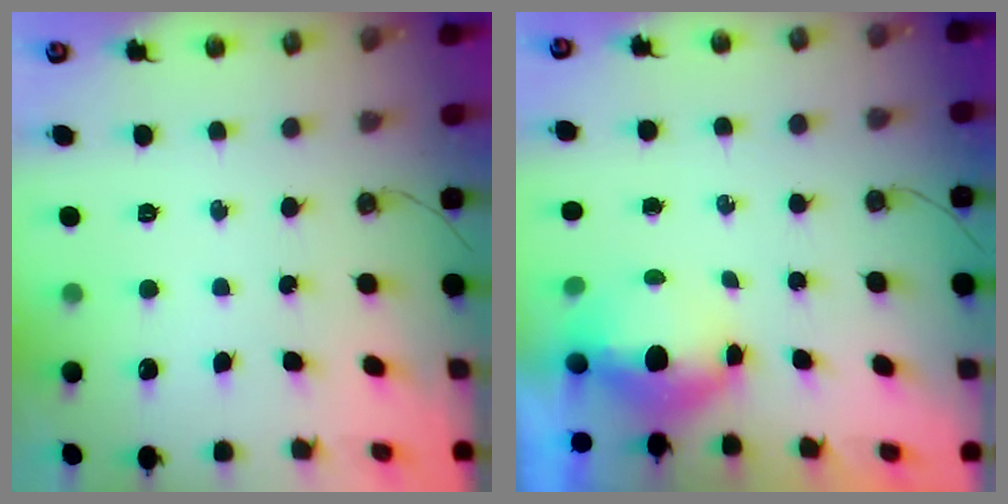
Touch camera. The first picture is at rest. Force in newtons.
{"total": 5.0, "press": 4.7, "slide": 1.6}